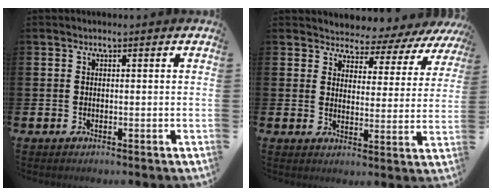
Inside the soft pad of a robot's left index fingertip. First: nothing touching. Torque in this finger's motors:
{"motor_torque": [1.66, -0.48, 0.30, 0.07]}